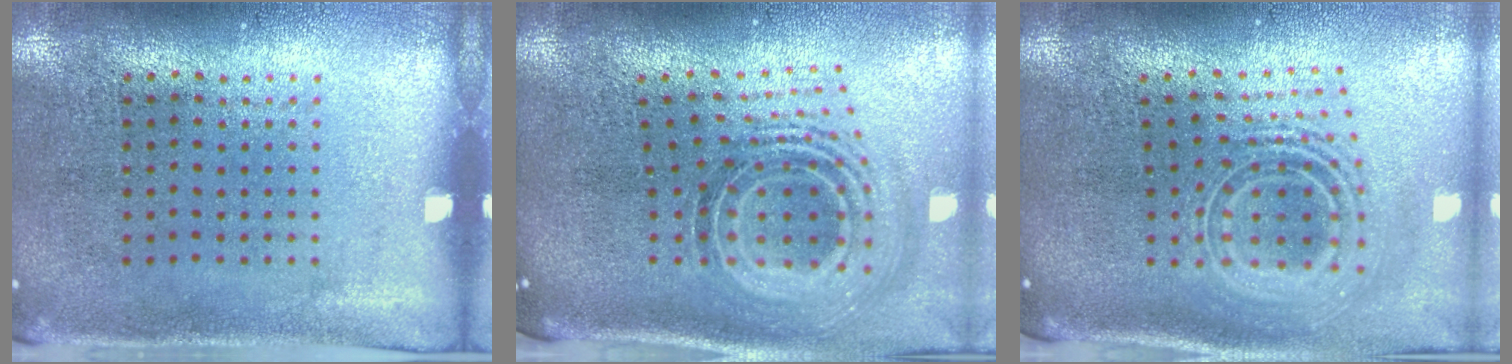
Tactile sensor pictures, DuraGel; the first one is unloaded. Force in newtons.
{"total": 2.0, "press": 1.4, "slide": 1.3}
{"total": 2.7, "press": 1.8, "slide": 1.9}